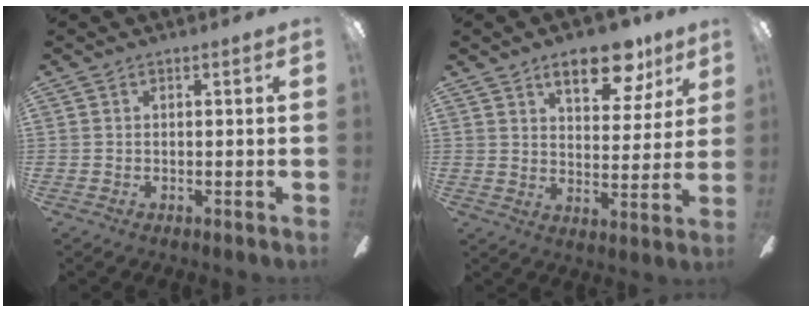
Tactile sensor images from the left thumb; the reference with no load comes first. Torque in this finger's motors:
{"motor_torque": [1.65, 1.35, 1.01, -1.04, 0.06]}